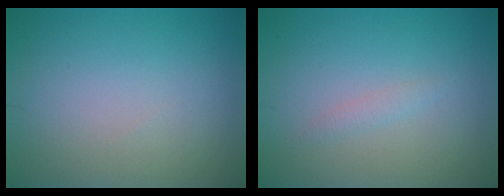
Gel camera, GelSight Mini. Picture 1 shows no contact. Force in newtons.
{"total": 0.8, "press": 0.8, "slide": 0.0}